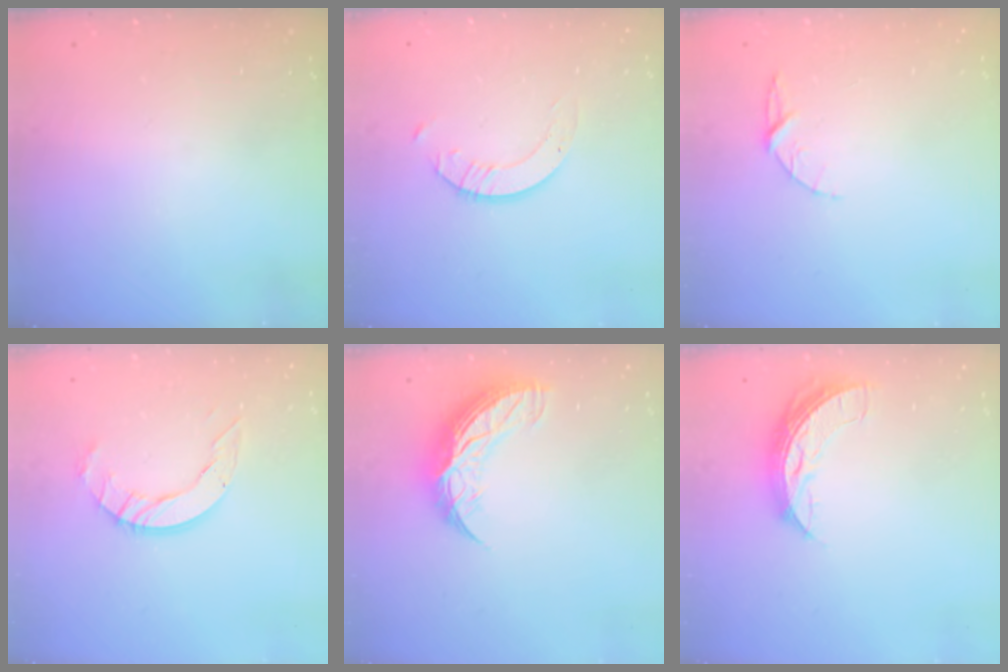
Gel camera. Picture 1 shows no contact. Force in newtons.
{"total": 2.3, "press": 2.3, "slide": 0.2}
{"total": 5.1, "press": 5.1, "slide": 0.4}
{"total": 8.1, "press": 8.0, "slide": 0.3}
{"total": 11.5, "press": 11.5, "slide": 0.9}
{"total": 7.7, "press": 7.7, "slide": 0.4}